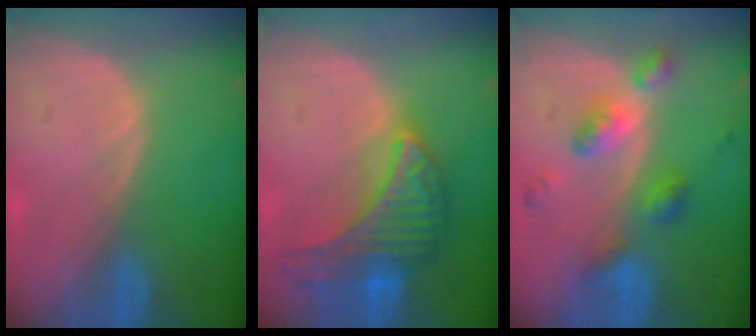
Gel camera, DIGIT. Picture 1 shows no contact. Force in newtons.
{"total": 9.5, "press": 9.5, "slide": 0.5}
{"total": 6.4, "press": 6.4, "slide": 0.4}